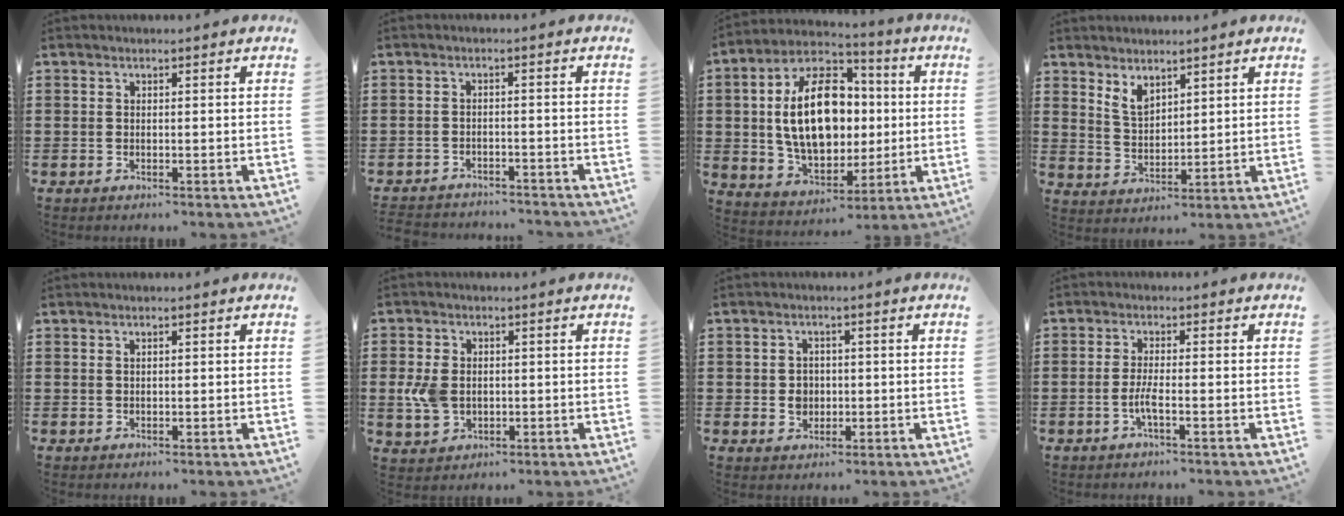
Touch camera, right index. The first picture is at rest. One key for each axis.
{"total": 1.6, "fx": -1.5, "fy": 0.2, "fz": -0.2, "tx": -0.002, "ty": 0.003, "tz": -0.035}
{"total": 16.6, "fx": 0.9, "fy": 10.4, "fz": 13.0, "tx": -0.253, "ty": 0.008, "tz": 0.012}
{"total": 3.9, "fx": 3.0, "fy": 1.8, "fz": 1.7, "tx": -0.043, "ty": 0.001, "tz": 0.055}
{"total": 0.7, "fx": 0.4, "fy": 0.3, "fz": 0.4, "tx": -0.010, "ty": 0.003, "tz": 0.007}
{"total": 5.3, "fx": -0.2, "fy": 3.8, "fz": 3.6, "tx": -0.103, "ty": 0.000, "tz": -0.010}
{"total": 2.6, "fx": -0.2, "fy": 2.3, "fz": 1.2, "tx": -0.024, "ty": 0.000, "tz": -0.007}
{"total": 2.9, "fx": -1.2, "fy": 0.1, "fz": 2.7, "tx": -0.063, "ty": -0.009, "tz": -0.025}